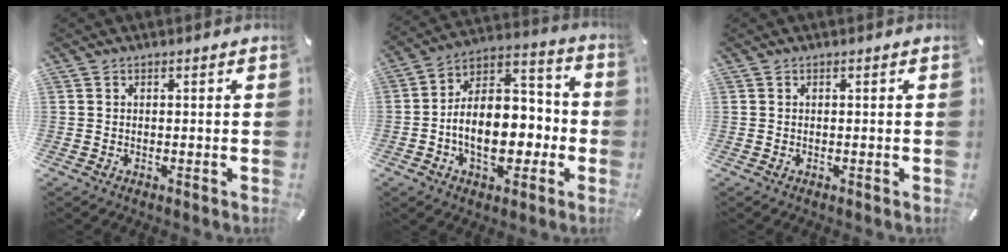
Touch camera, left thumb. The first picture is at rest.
{"total": 16.2, "force": [-4.2, 11.1, 11.0], "torque": [-0.167, 0.009, -0.072]}
{"total": 0.0}